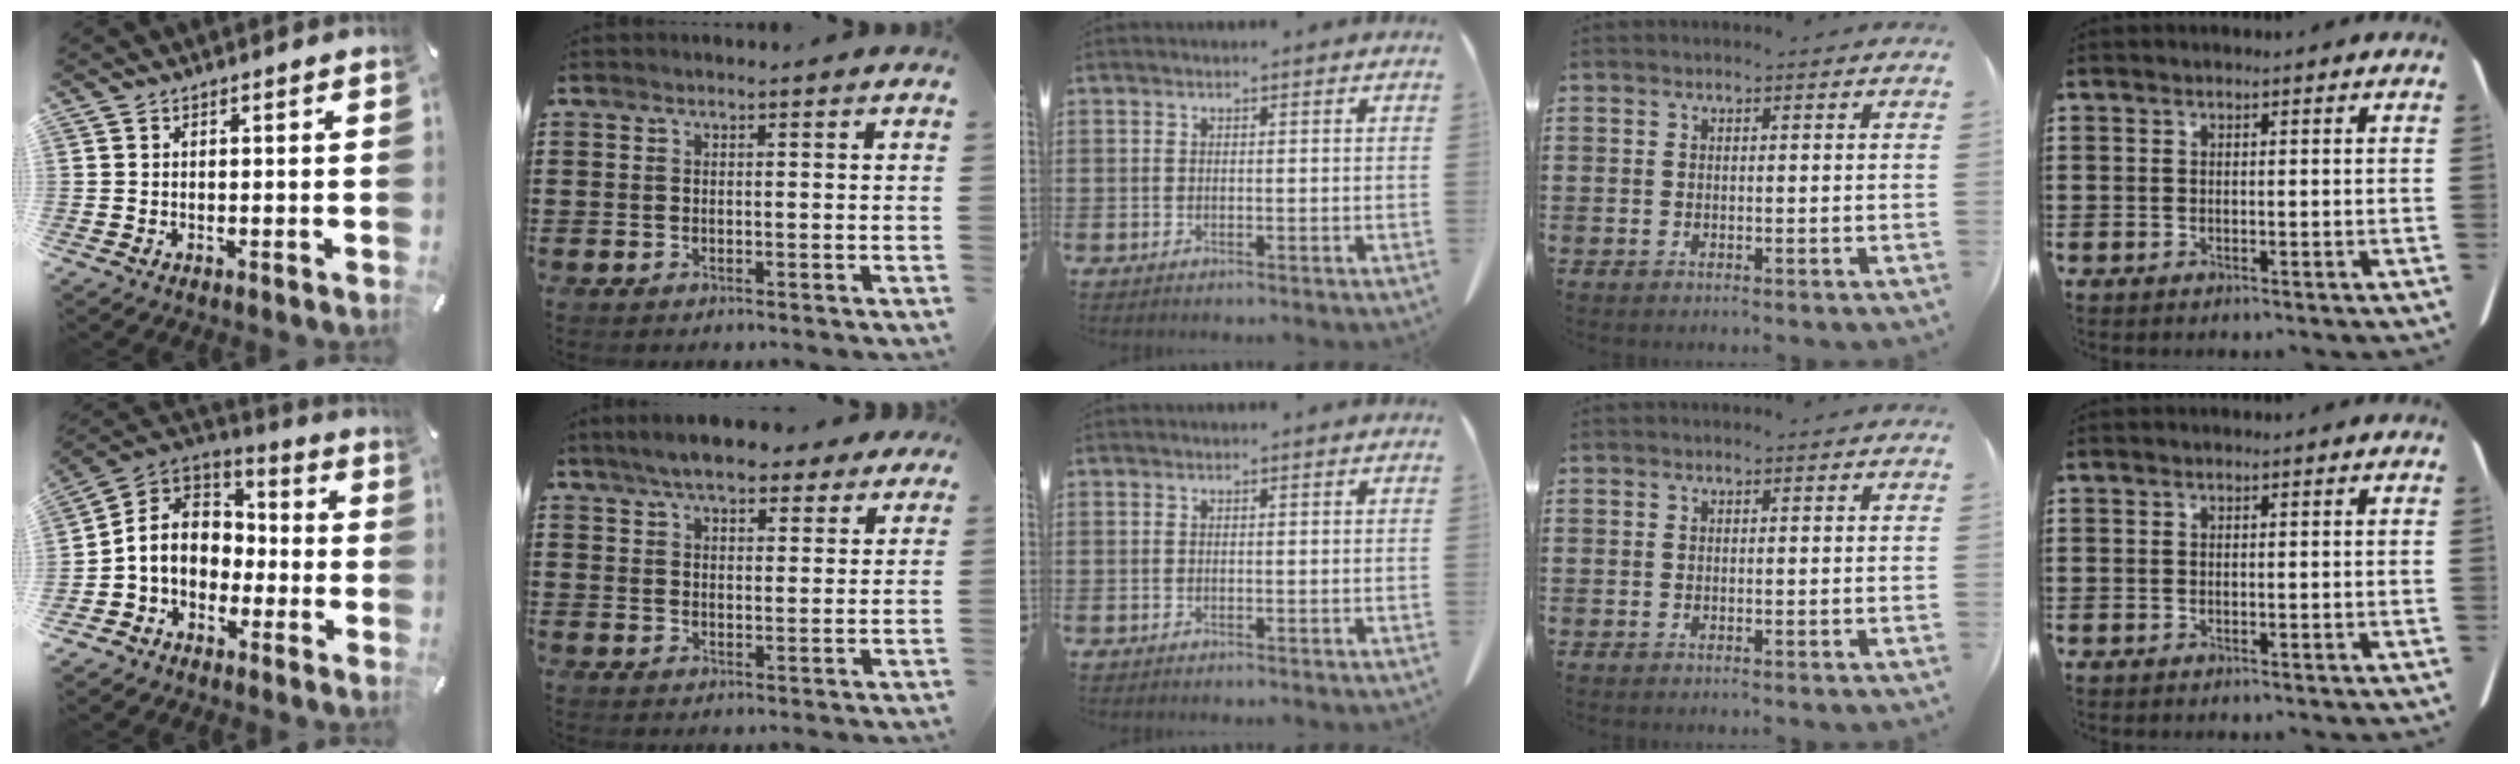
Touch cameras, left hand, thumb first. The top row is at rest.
{"thumb": {"total": 9.0, "force": [-2.4, 8.1, 3.2], "torque": [-0.097, 0.012, -0.044]}, "index": {"total": 6.8, "force": [5.9, 1.8, 3.0], "torque": [-0.068, -0.006, 0.107]}}